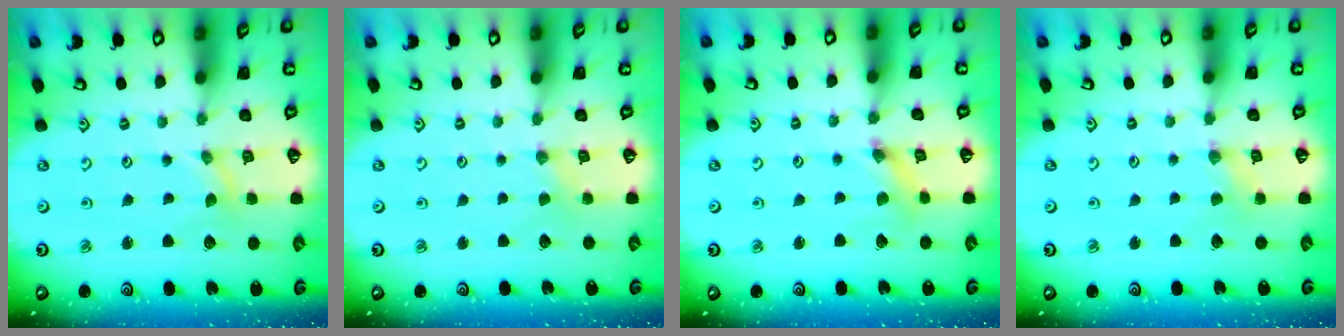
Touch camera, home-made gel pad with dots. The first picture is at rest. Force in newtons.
{"total": 0.0}
{"total": 2.0, "press": 2.0, "slide": 0.1}
{"total": 1.2, "press": 1.2, "slide": 0.2}